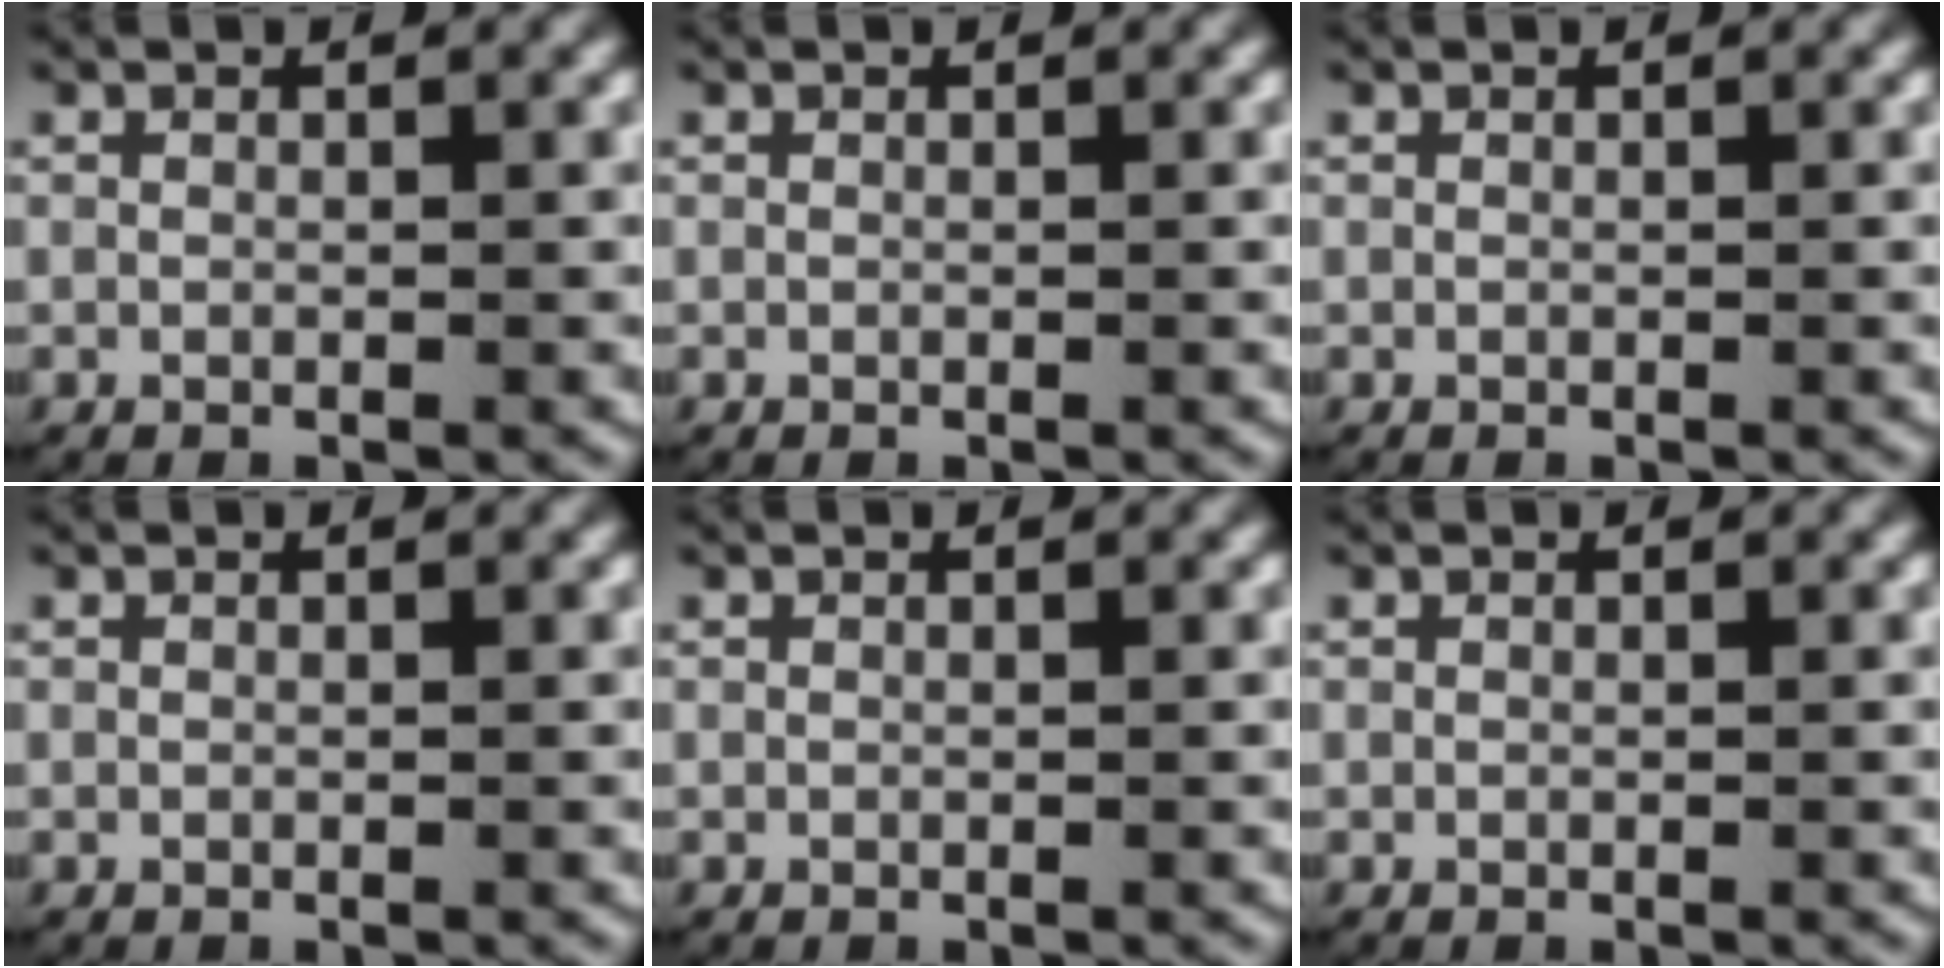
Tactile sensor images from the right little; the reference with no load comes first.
{"total": 0.0}
{"total": 0.0}
{"total": 0.0}
{"total": 0.0}
{"total": 0.0}